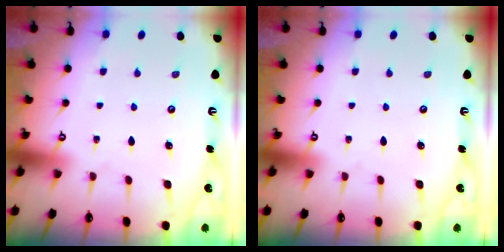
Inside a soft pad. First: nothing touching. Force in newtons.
{"total": 0.0}